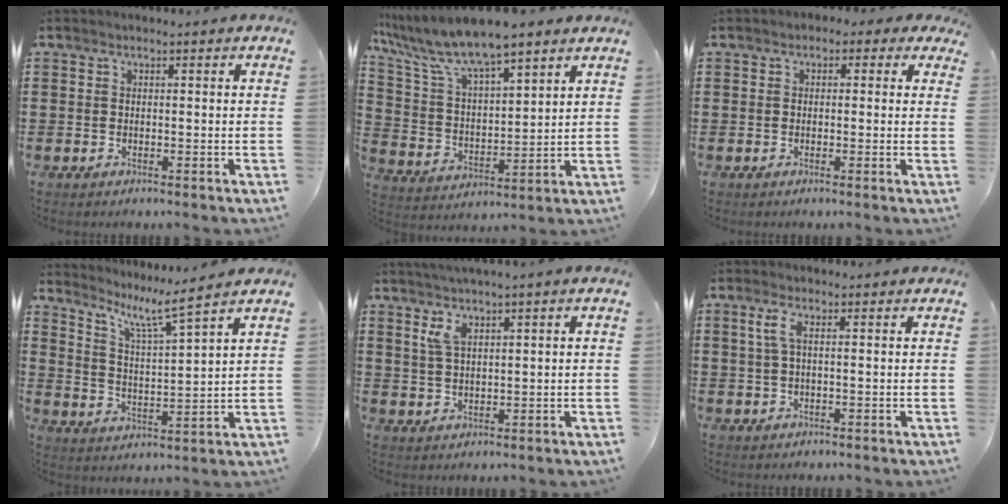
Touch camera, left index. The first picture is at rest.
{"total": 8.7, "force": [7.5, 1.3, 4.3], "torque": [-0.115, -0.035, 0.127]}
{"total": 1.4, "force": [-0.3, 1.2, 0.7], "torque": [-0.019, 0.008, -0.008]}
{"total": 6.8, "force": [5.3, 0.0, 4.2], "torque": [-0.102, -0.028, 0.086]}
{"total": 3.7, "force": [1.8, 0.8, 3.1], "torque": [-0.066, 0.003, 0.032]}
{"total": 2.7, "force": [0.5, 0.6, 2.6], "torque": [-0.059, 0.000, 0.005]}